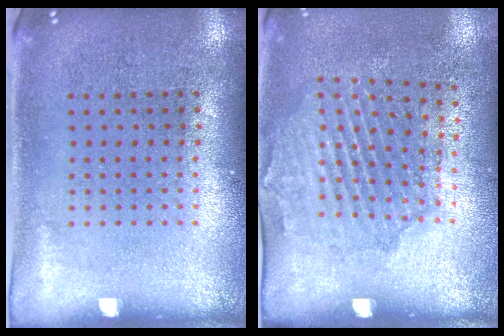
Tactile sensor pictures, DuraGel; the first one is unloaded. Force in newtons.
{"total": 1.6, "press": 1.4, "slide": 0.8}